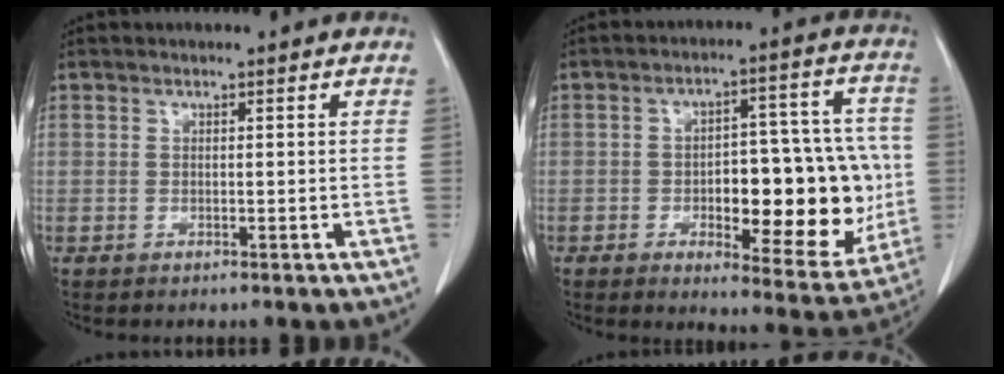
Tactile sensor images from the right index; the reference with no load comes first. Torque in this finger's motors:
{"motor_torque": [1.40, -0.74, 0.34, 0.10]}